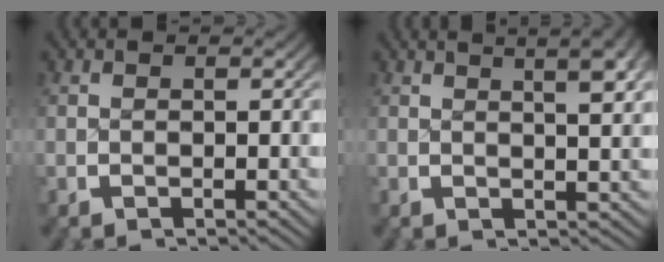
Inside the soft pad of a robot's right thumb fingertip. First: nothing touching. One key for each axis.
{"total": 4.7, "fx": 2.0, "fy": 1.5, "fz": 4.0, "tx": -0.044, "ty": 0.007, "tz": 0.029}